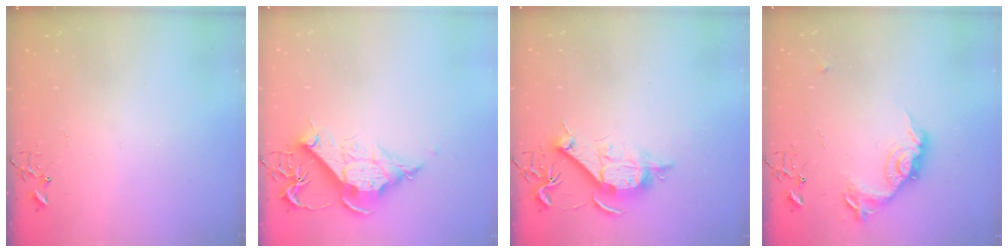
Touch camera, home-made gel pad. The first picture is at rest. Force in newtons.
{"total": 12.9, "press": 12.8, "slide": 1.5}
{"total": 10.6, "press": 10.6, "slide": 0.8}
{"total": 15.0, "press": 15.0, "slide": 0.7}